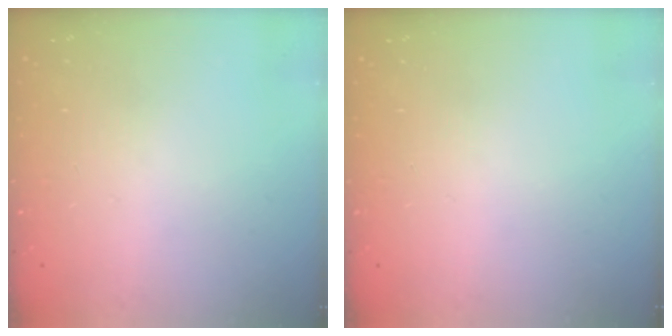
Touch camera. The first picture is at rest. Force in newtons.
{"total": 0.0}